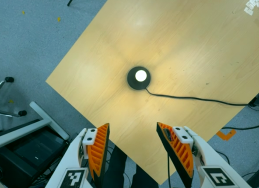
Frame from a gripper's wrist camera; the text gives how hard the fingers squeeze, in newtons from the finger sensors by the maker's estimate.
{"total": 0.0}